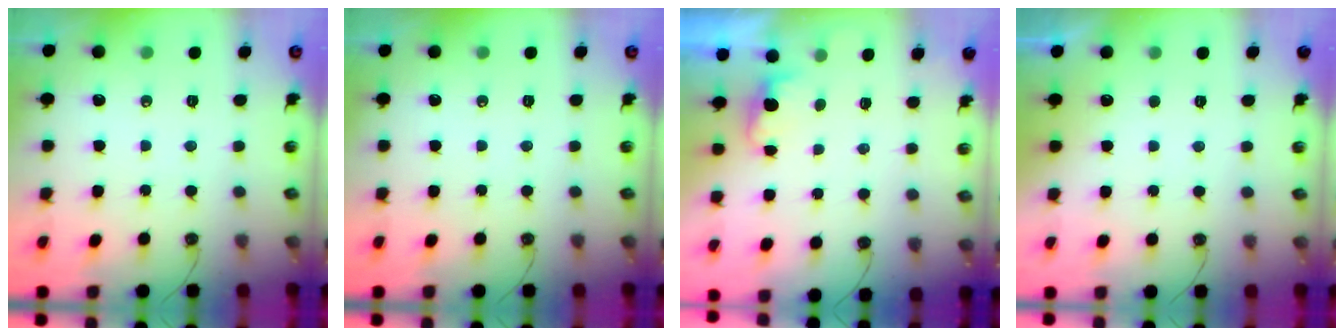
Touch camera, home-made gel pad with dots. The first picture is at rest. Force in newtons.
{"total": 0.0}
{"total": 0.7, "press": 0.0, "slide": 0.7}
{"total": 0.8, "press": 0.5, "slide": 0.6}